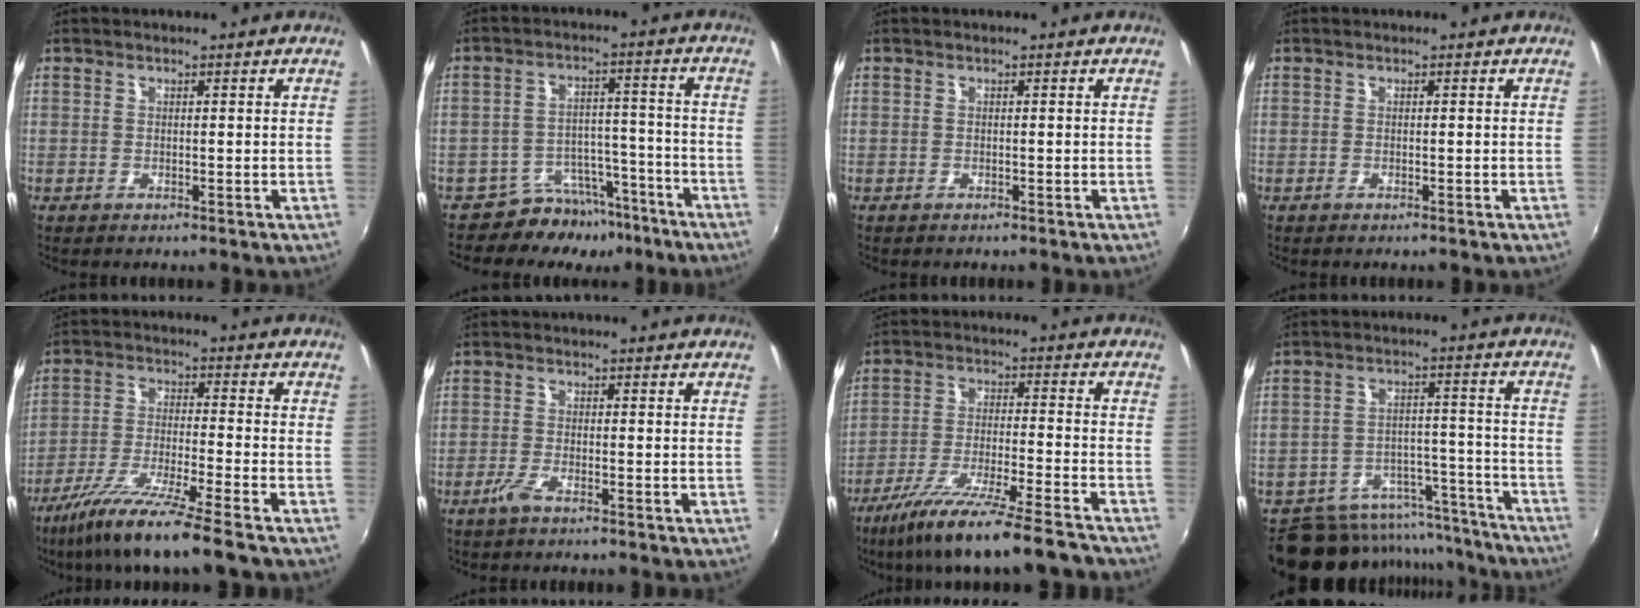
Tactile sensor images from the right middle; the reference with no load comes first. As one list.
[{"total": 9.4, "force": [-8.0, 4.7, 1.2], "torque": [-0.021, 0.030, -0.112]}, {"total": 0.0}, {"total": 0.0}, {"total": 13.1, "force": [-10.2, -0.7, 8.3], "torque": [-0.172, -0.031, -0.183]}, {"total": 2.4, "force": [-1.7, 0.3, 1.7], "torque": [-0.043, -0.005, -0.036]}, {"total": 16.6, "force": [-13.9, 0.1, 9.2], "torque": [-0.179, -0.043, -0.231]}, {"total": 16.8, "force": [-14.3, 7.6, 4.4], "torque": [-0.091, 0.041, -0.182]}]